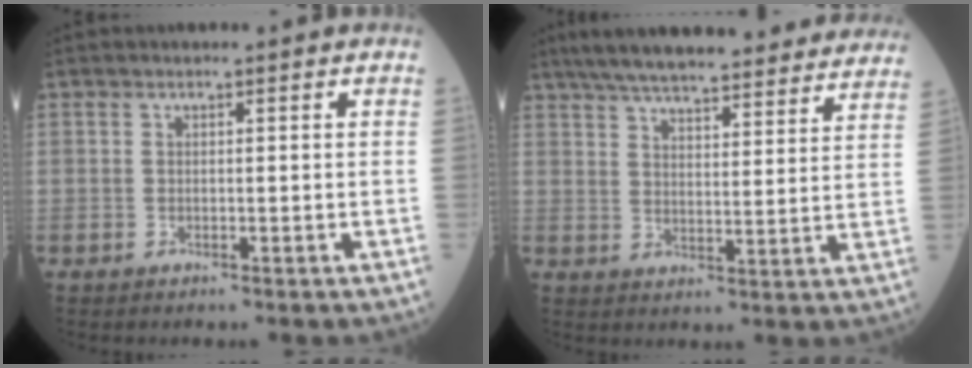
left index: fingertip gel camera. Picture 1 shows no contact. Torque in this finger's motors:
{"motor_torque": [0.94, -1.20, 0.26, 0.15]}